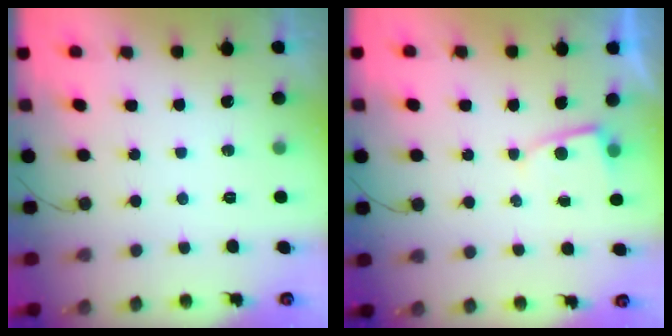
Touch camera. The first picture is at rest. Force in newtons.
{"total": 2.0, "press": 2.0, "slide": 0.2}